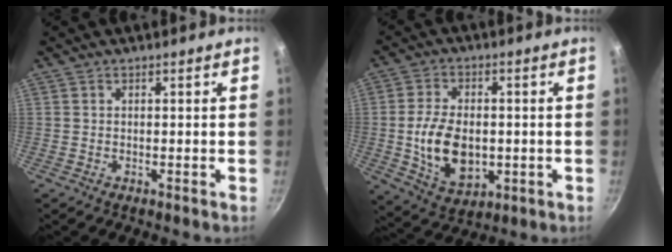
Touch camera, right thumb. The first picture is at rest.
{"total": 12.8, "force": [-1.1, 8.2, 9.7], "torque": [-0.162, 0.000, -0.009]}